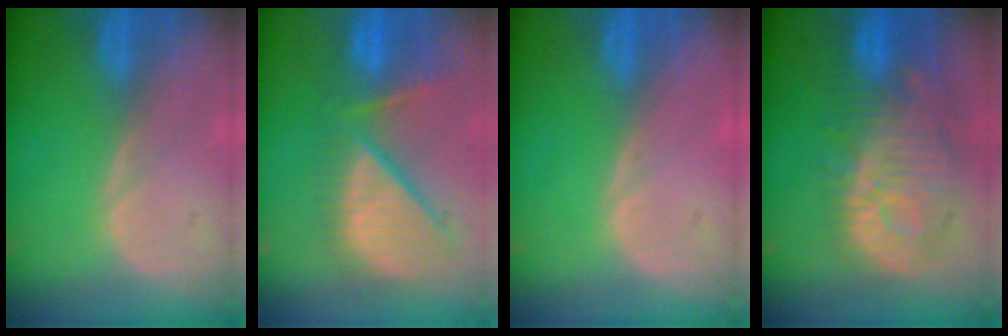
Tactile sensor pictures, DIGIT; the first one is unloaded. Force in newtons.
{"total": 11.7, "press": 10.3, "slide": 5.5}
{"total": 0.0}
{"total": 12.1, "press": 10.9, "slide": 5.2}